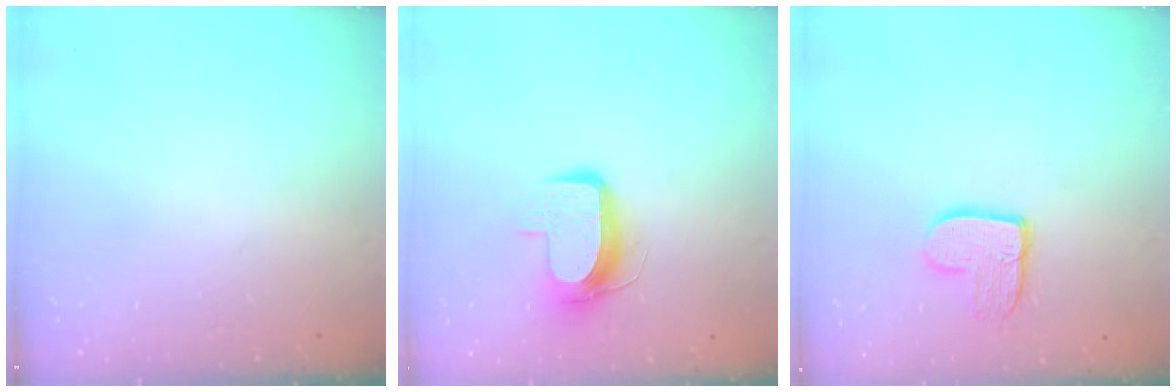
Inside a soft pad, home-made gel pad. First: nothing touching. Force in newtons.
{"total": 9.8, "press": 9.7, "slide": 1.0}
{"total": 10.0, "press": 10.0, "slide": 0.5}